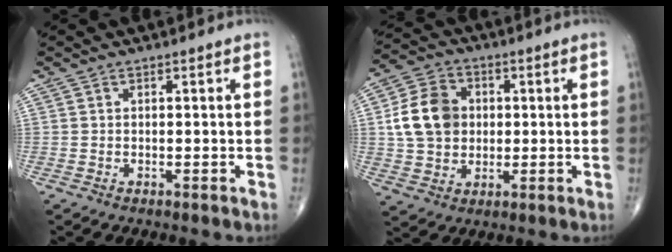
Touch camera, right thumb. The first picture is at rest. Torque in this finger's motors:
{"motor_torque": [1.58, 1.55, 0.39, -0.37, 0.10]}